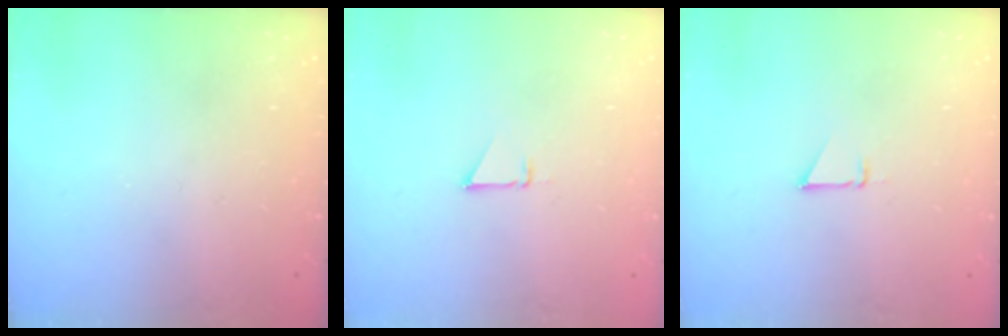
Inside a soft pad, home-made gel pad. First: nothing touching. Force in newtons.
{"total": 1.9, "press": 1.9, "slide": 0.0}
{"total": 1.9, "press": 1.9, "slide": 0.0}